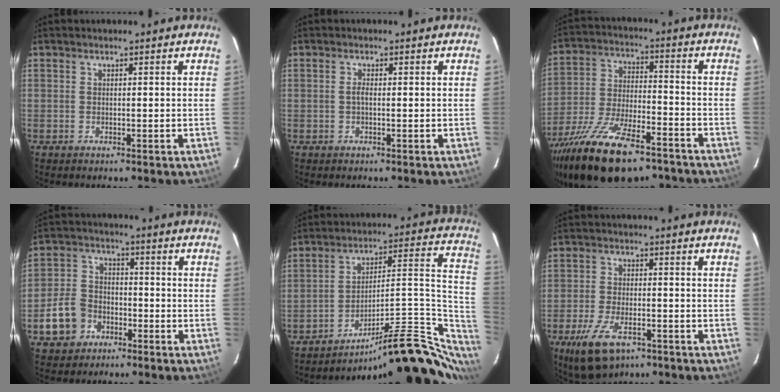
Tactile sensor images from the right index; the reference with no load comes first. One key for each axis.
{"total": 1.0, "fx": -0.1, "fy": 0.3, "fz": 0.9, "tx": -0.020, "ty": 0.002, "tz": -0.004}
{"total": 22.0, "fx": -15.6, "fy": 8.2, "fz": 13.2, "tx": -0.259, "ty": -0.038, "tz": -0.254}
{"total": 8.8, "fx": -4.4, "fy": 6.8, "fz": 3.4, "tx": -0.094, "ty": 0.025, "tz": -0.073}
{"total": 20.6, "fx": -13.3, "fy": 4.9, "fz": 14.9, "tx": -0.184, "ty": 0.025, "tz": -0.194}
{"total": 10.5, "fx": -6.2, "fy": 4.8, "fz": 7.0, "tx": -0.158, "ty": -0.020, "tz": -0.109}